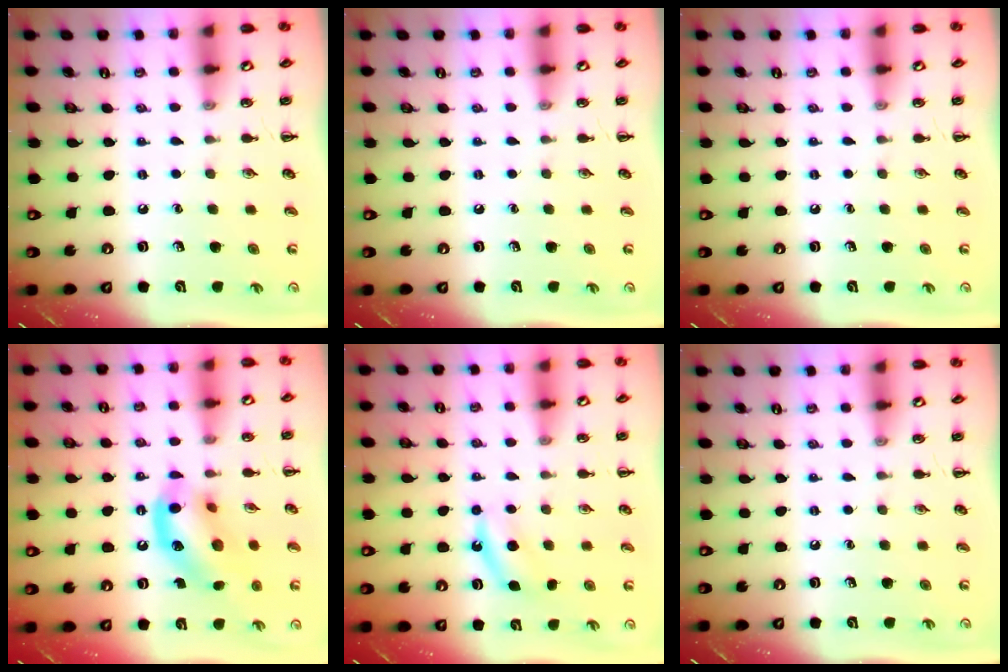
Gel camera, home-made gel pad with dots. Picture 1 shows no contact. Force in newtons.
{"total": 0.0}
{"total": 0.0}
{"total": 13.9, "press": 13.7, "slide": 2.5}
{"total": 5.9, "press": 5.7, "slide": 1.6}
{"total": 0.0}